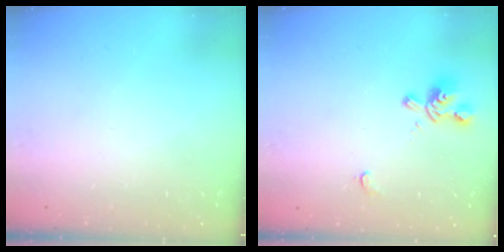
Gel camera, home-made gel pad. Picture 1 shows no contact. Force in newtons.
{"total": 1.7, "press": 1.0, "slide": 1.3}